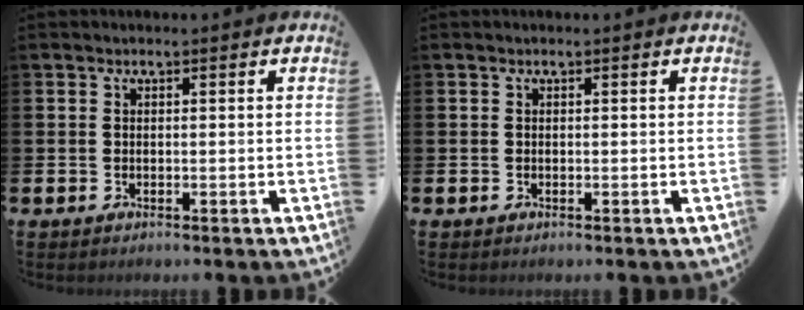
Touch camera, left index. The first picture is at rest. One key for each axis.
{"total": 0.0}